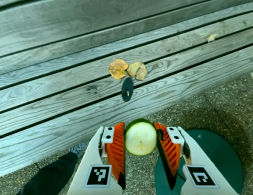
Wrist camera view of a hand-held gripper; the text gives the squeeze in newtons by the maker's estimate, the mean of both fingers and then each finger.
{"total": 9.3, "left": 9.5, "right": 9.0}